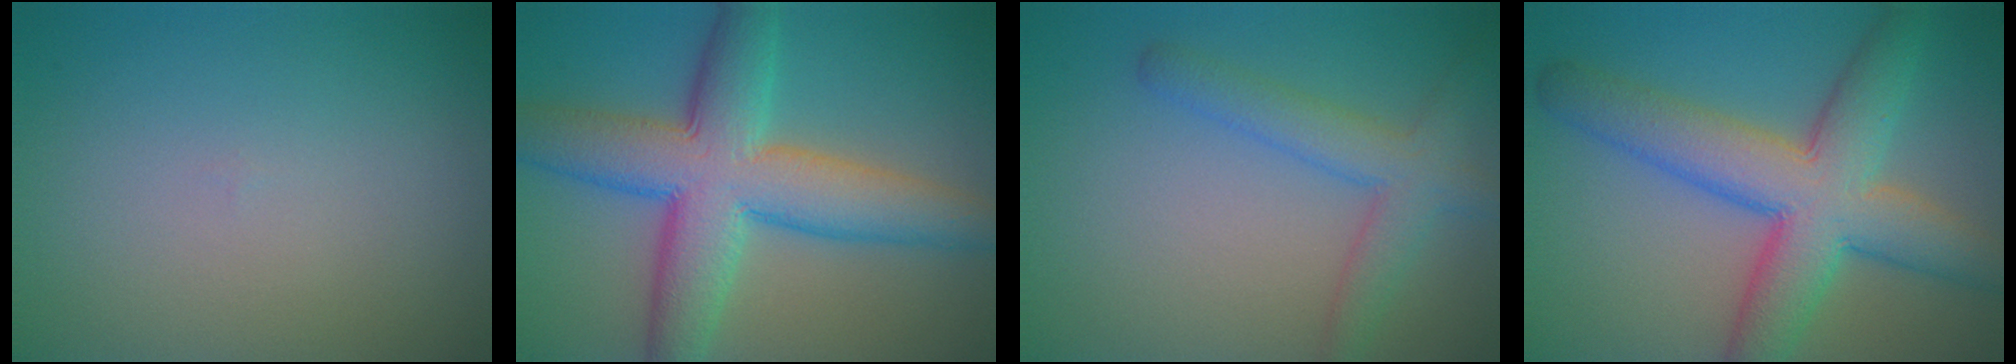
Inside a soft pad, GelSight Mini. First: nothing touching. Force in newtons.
{"total": 9.7, "press": 9.6, "slide": 0.2}
{"total": 3.7, "press": 3.7, "slide": 0.2}
{"total": 8.8, "press": 8.8, "slide": 0.2}